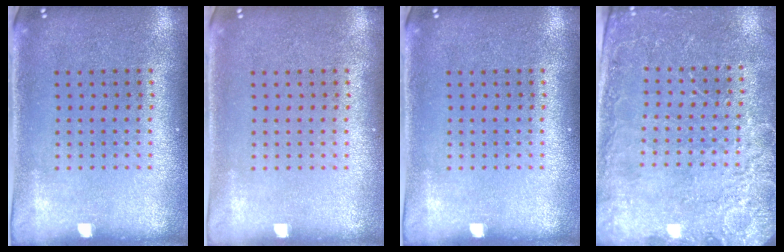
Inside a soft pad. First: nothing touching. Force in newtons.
{"total": 0.0}
{"total": 0.0}
{"total": 2.6, "press": 2.6, "slide": 0.3}